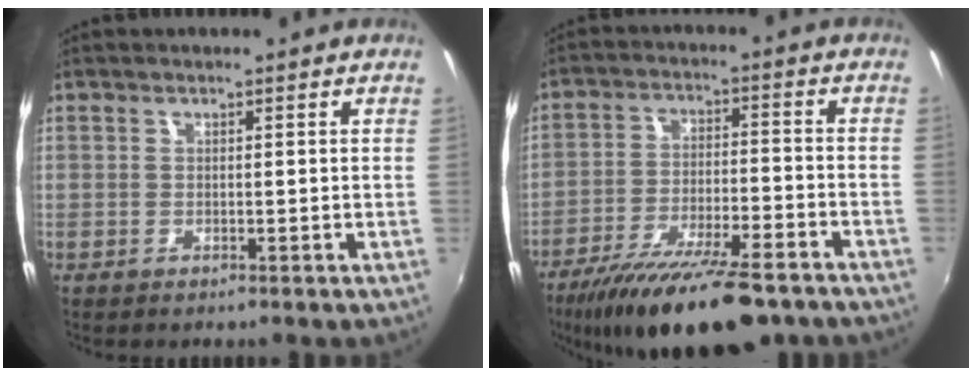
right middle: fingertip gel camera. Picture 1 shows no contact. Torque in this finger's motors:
{"motor_torque": [1.24, -0.90, 0.88, 0.21]}